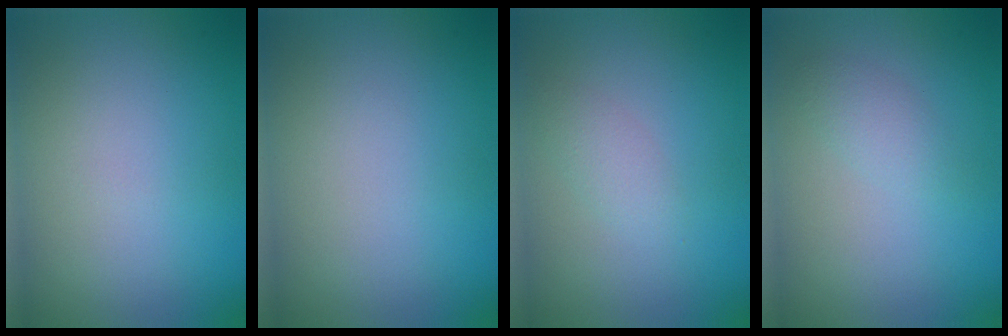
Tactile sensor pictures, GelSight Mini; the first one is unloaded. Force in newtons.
{"total": 0.0}
{"total": 1.4, "press": 1.4, "slide": 0.0}
{"total": 1.4, "press": 1.4, "slide": 0.1}